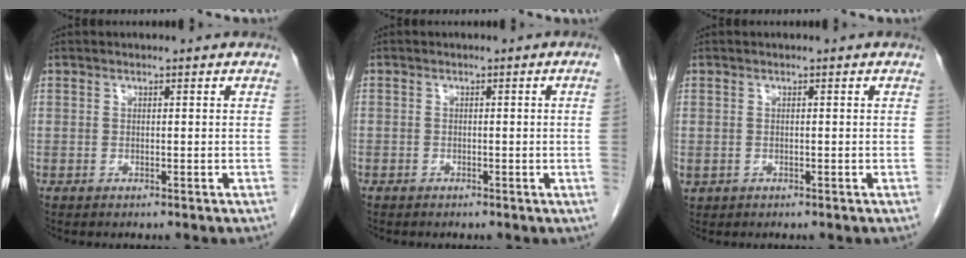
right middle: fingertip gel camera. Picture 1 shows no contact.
{"total": 1.5, "force": [-0.3, -0.5, 1.4], "torque": [-0.016, -0.001, -0.007]}
{"total": 0.9, "force": [-0.1, 0.8, 0.4], "torque": [-0.011, 0.001, 0.007]}